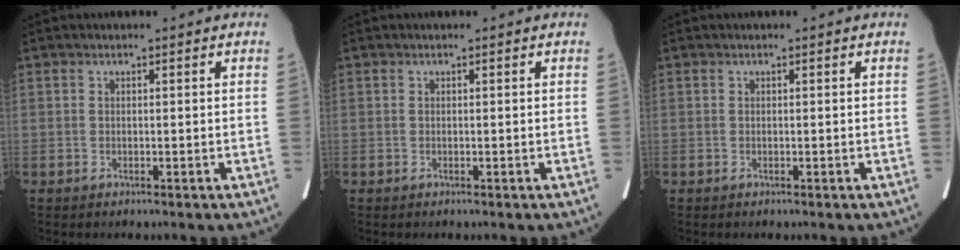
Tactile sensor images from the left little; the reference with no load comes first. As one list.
[{"total": 0.0}, {"total": 0.0}]